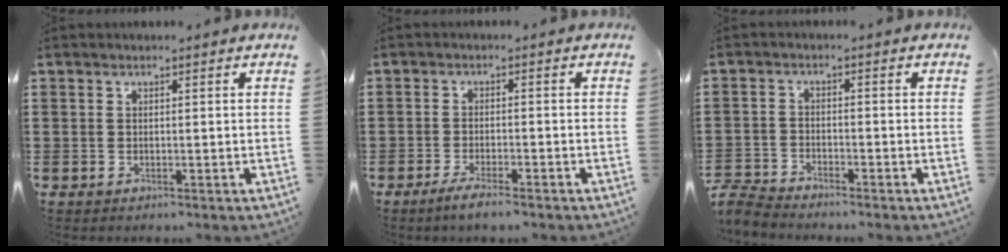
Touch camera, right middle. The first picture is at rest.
{"total": 2.6, "force": [-2.1, 0.1, 1.5], "torque": [-0.025, 0.004, -0.038]}
{"total": 3.7, "force": [-3.6, 0.4, 0.4], "torque": [-0.031, -0.005, -0.082]}